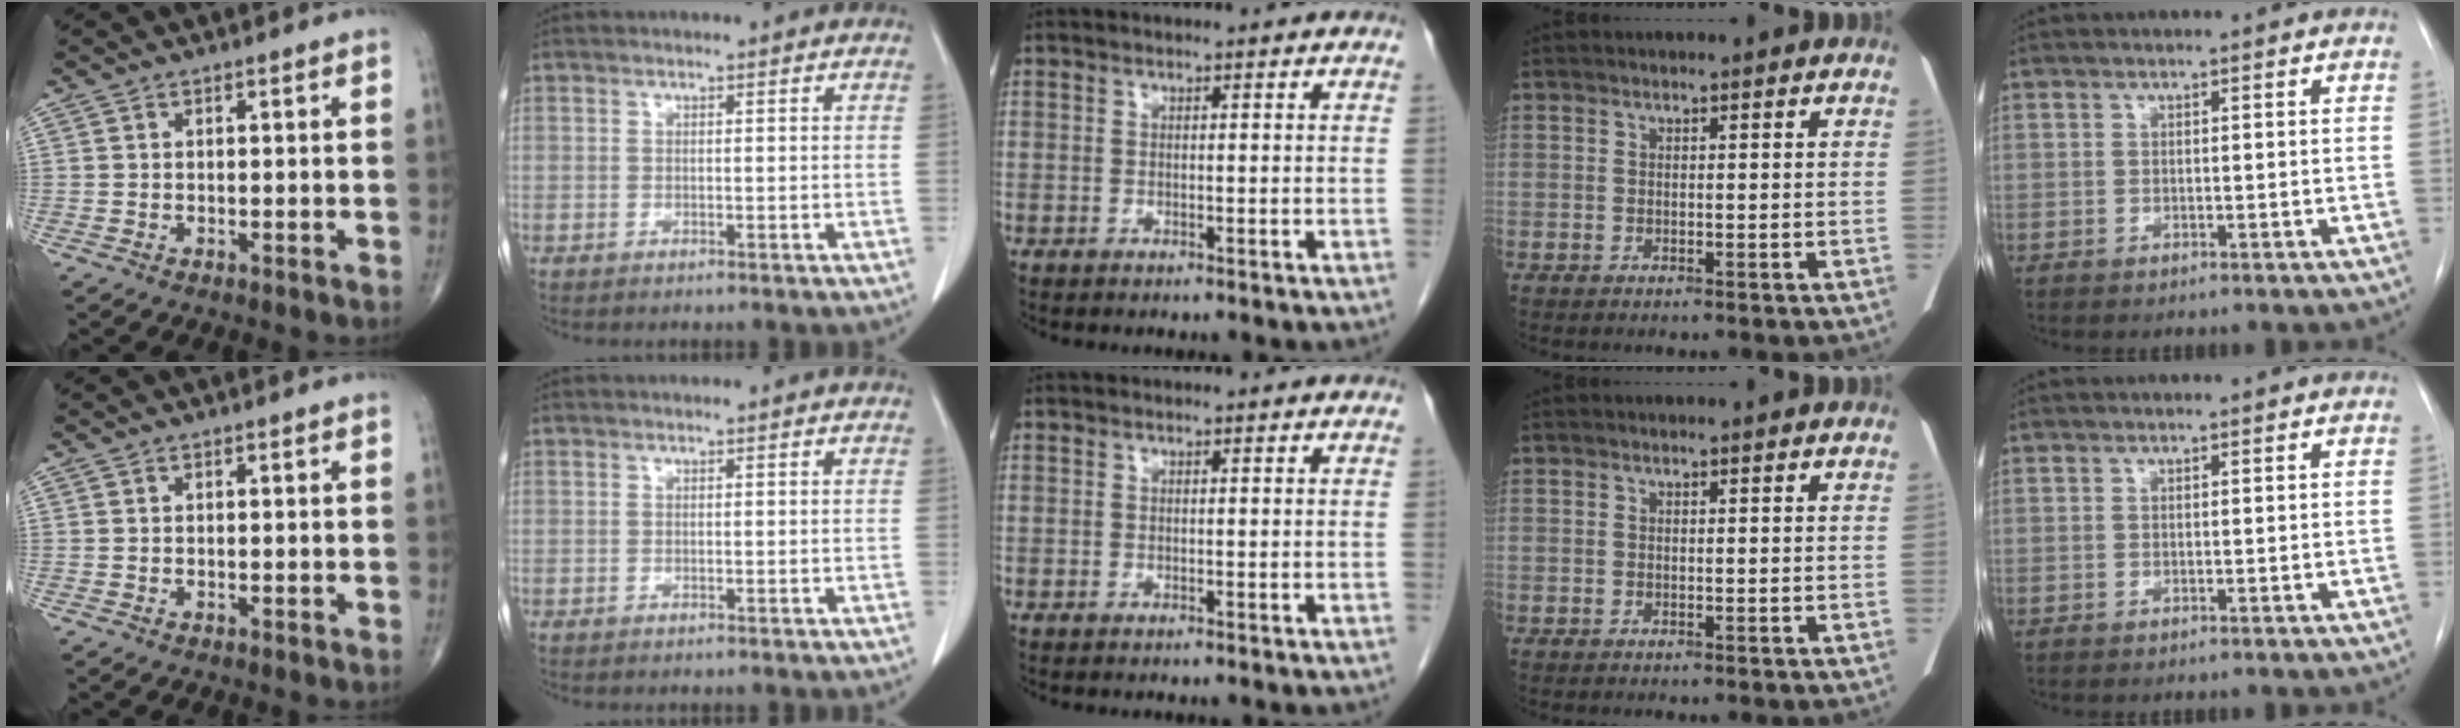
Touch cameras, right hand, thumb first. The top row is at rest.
{}